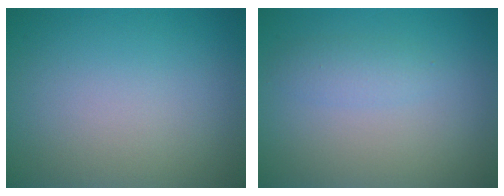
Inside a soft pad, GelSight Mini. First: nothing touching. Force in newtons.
{"total": 1.5, "press": 1.5, "slide": 0.1}